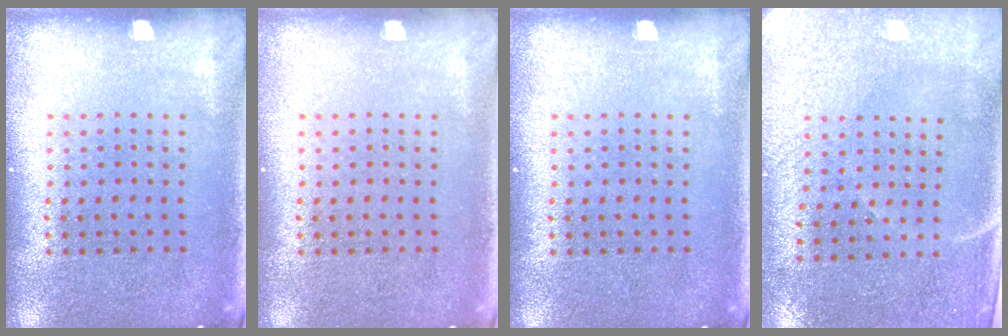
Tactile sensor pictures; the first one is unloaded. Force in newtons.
{"total": 0.0}
{"total": 0.0}
{"total": 3.0, "press": 2.7, "slide": 1.4}